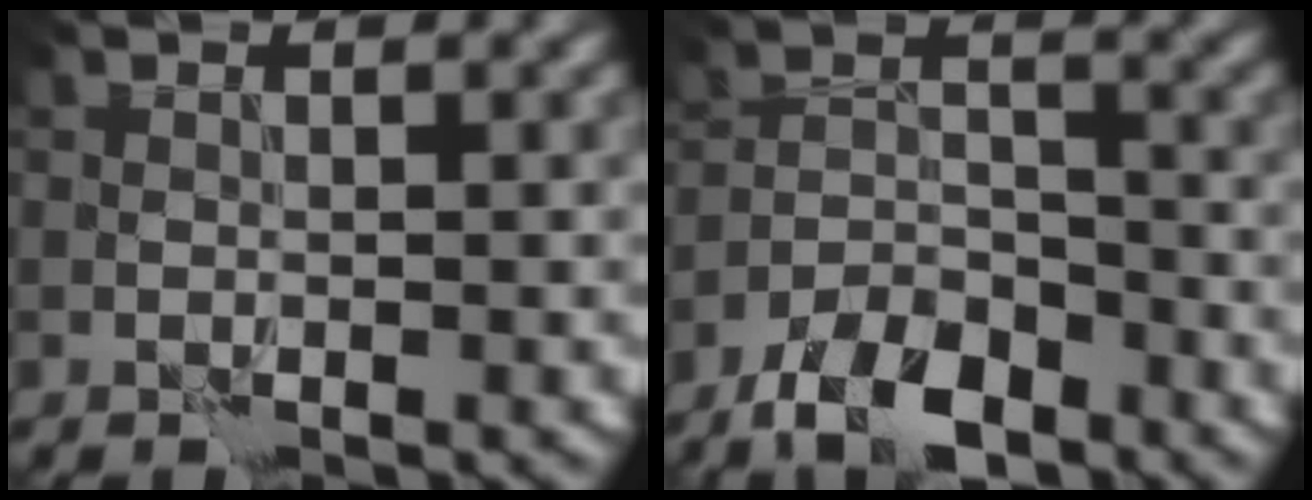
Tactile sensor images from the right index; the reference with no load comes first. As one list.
[{"total": 6.6, "force": [-5.0, 2.5, 3.5], "torque": [-0.054, -0.008, -0.094]}]